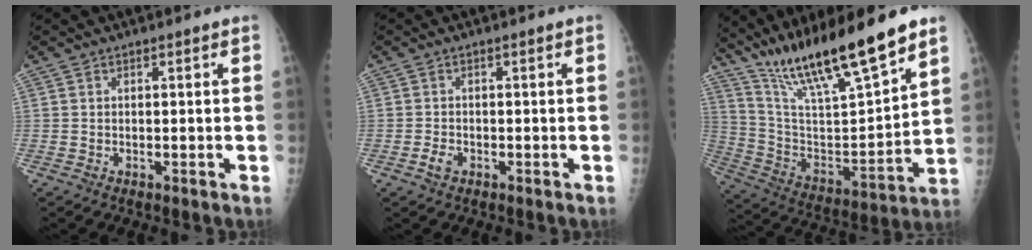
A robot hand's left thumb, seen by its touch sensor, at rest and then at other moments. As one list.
[{"total": 1.8, "force": [-0.9, 1.1, 1.0], "torque": [-0.023, 0.005, -0.016]}, {"total": 22.6, "force": [16.8, 3.4, 14.9], "torque": [-0.241, -0.066, 0.307]}]